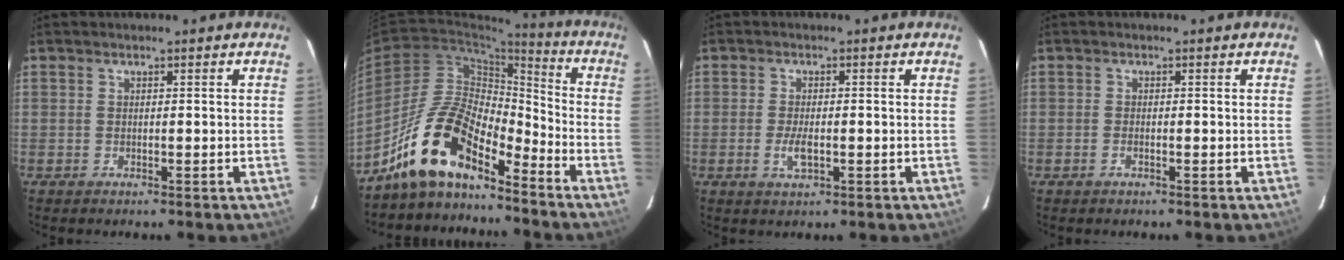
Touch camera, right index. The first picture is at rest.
{"total": 14.4, "force": [-11.3, 4.6, 7.7], "torque": [-0.146, 0.014, -0.219]}
{"total": 3.7, "force": [-1.0, 1.5, 3.2], "torque": [-0.067, -0.005, -0.019]}
{"total": 1.0, "force": [-0.5, 0.4, 0.7], "torque": [-0.017, 0.001, -0.010]}